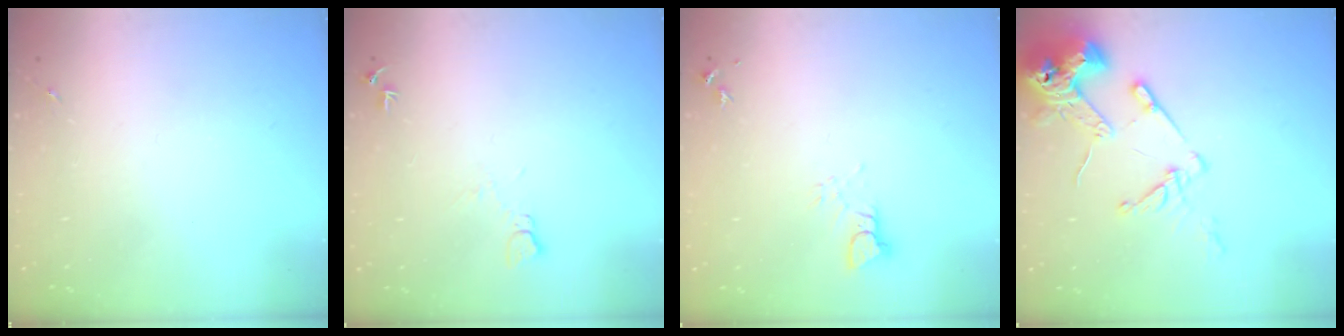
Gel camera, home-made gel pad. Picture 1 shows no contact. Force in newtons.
{"total": 6.6, "press": 6.6, "slide": 0.7}
{"total": 3.1, "press": 3.1, "slide": 0.3}
{"total": 14.1, "press": 13.9, "slide": 2.0}